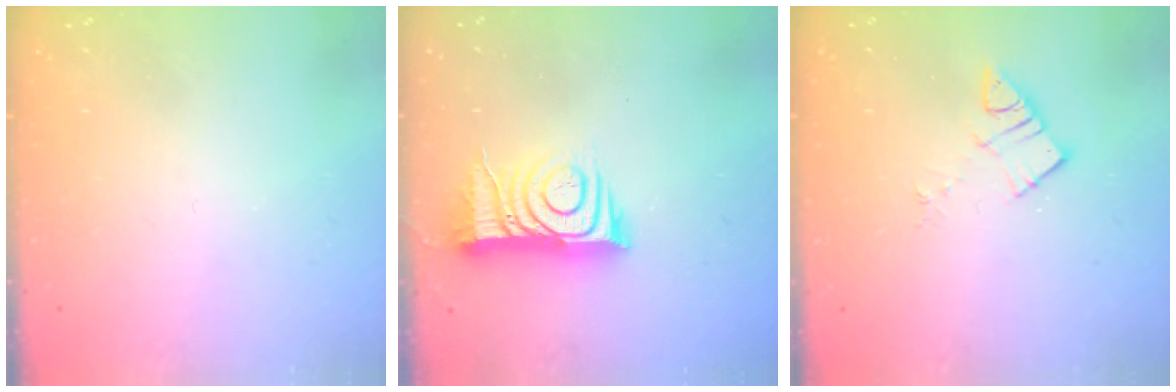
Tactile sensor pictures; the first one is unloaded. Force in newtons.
{"total": 12.0, "press": 12.0, "slide": 1.1}
{"total": 5.8, "press": 5.8, "slide": 0.0}